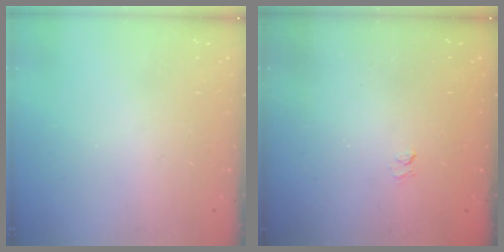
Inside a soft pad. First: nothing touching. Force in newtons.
{"total": 1.6, "press": 1.0, "slide": 1.2}